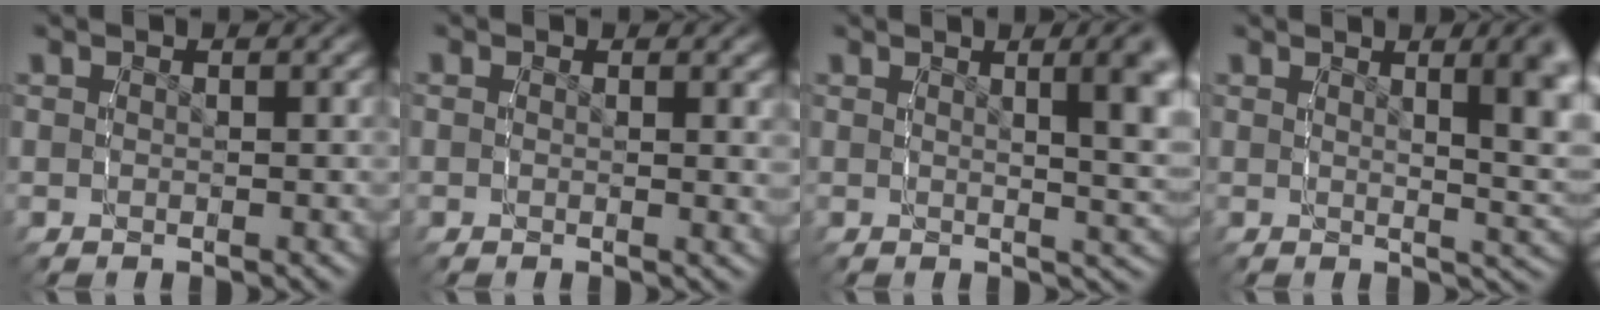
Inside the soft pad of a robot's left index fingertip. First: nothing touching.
{"total": 0.7, "force": [0.3, -0.2, 0.6], "torque": [-0.011, -0.010, 0.005]}
{"total": 5.8, "force": [1.8, 1.2, 5.4], "torque": [-0.049, 0.007, 0.026]}
{"total": 5.7, "force": [1.9, 1.1, 5.2], "torque": [-0.046, 0.003, 0.028]}